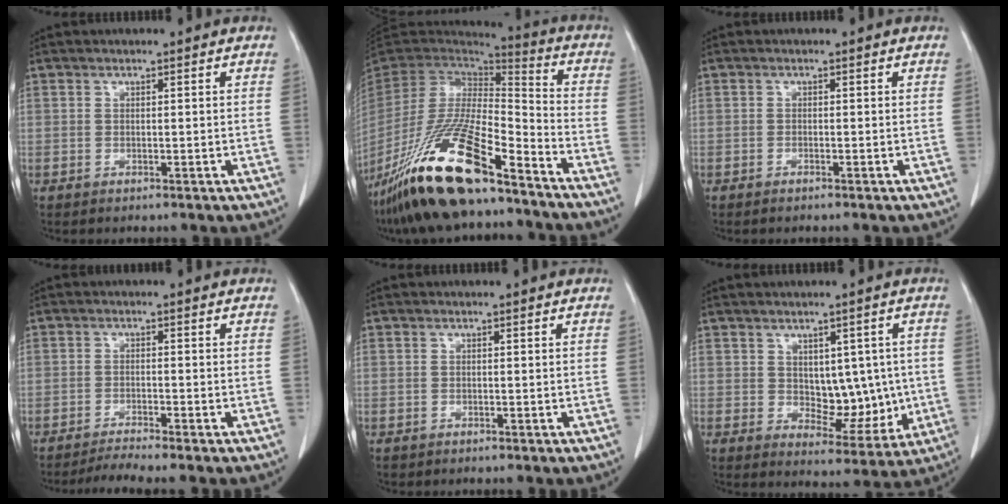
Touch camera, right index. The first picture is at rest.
{"total": 22.9, "force": [-15.7, 4.1, 16.1], "torque": [-0.317, -0.050, -0.289]}
{"total": 0.5, "force": [-0.5, 0.0, 0.2], "torque": [-0.008, -0.001, -0.009]}
{"total": 3.8, "force": [-3.4, -1.3, 1.2], "torque": [-0.025, -0.014, -0.063]}
{"total": 0.5, "force": [-0.4, 0.4, 0.0], "torque": [-0.006, 0.003, -0.008]}
{"total": 7.5, "force": [0.5, 4.5, 5.9], "torque": [-0.066, 0.004, 0.027]}